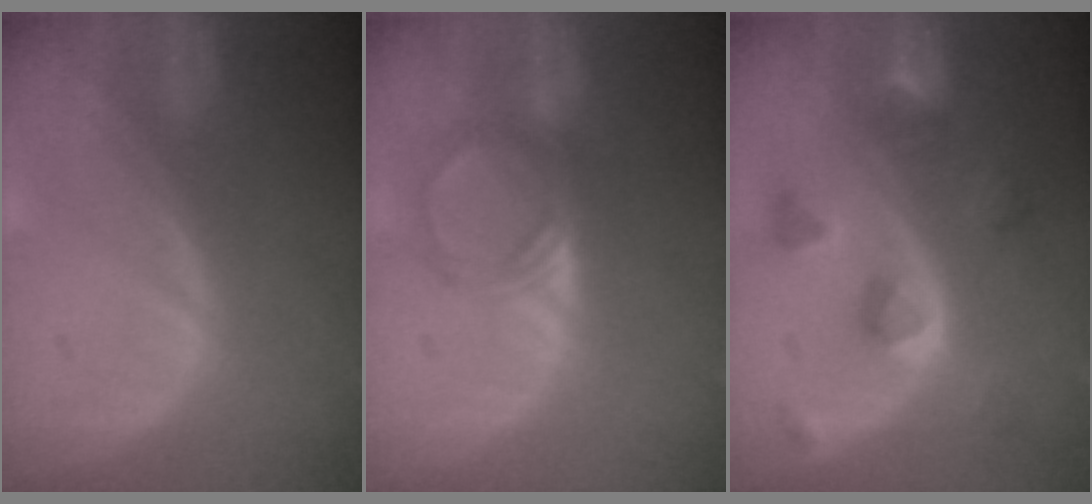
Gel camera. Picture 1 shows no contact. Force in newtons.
{"total": 5.0, "press": 4.6, "slide": 2.1}
{"total": 7.8, "press": 7.0, "slide": 3.5}